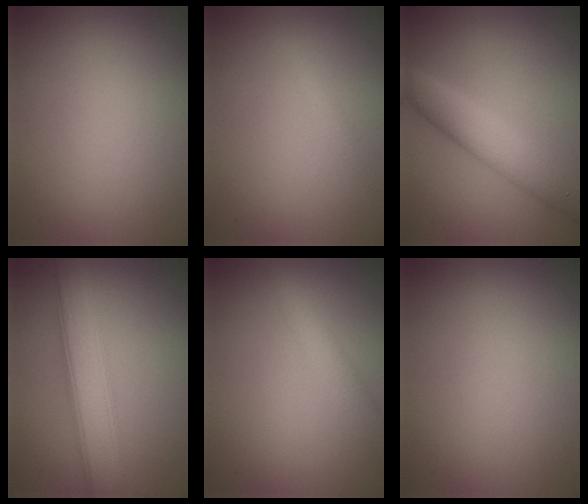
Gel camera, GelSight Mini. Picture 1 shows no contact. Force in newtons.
{"total": 0.7, "press": 0.7, "slide": 0.1}
{"total": 4.4, "press": 4.4, "slide": 0.1}
{"total": 5.3, "press": 5.3, "slide": 0.0}
{"total": 2.5, "press": 2.5, "slide": 0.1}
{"total": 0.0}